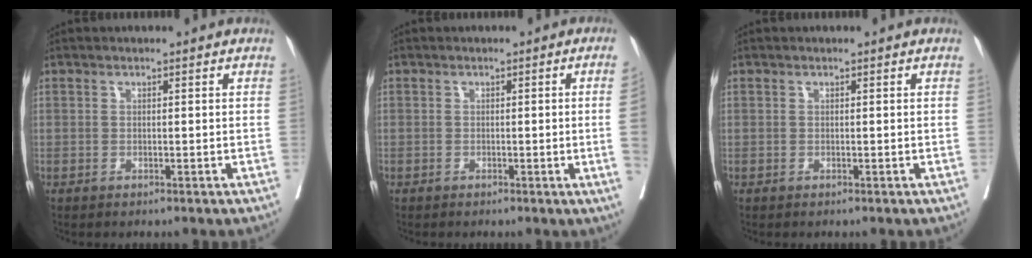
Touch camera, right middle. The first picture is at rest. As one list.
[{"total": 3.6, "force": [-0.4, -1.5, 3.2], "torque": [-0.040, -0.006, -0.003]}, {"total": 0.0}]